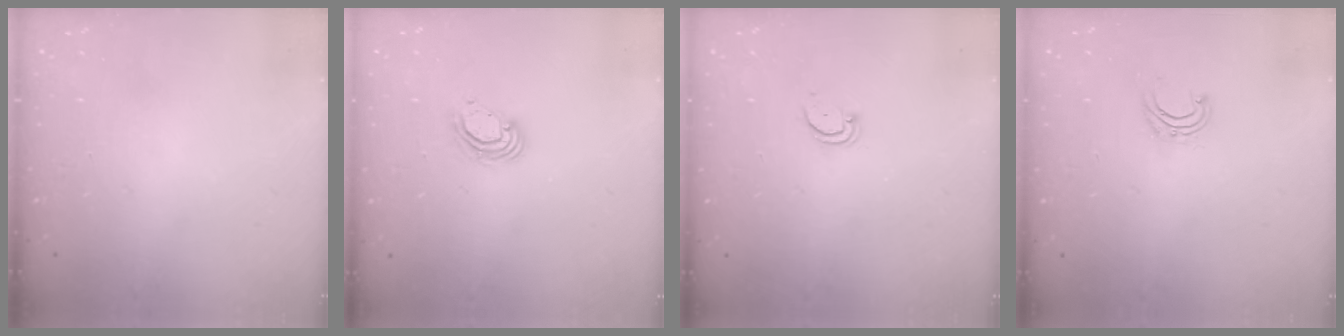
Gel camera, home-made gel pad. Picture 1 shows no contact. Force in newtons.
{"total": 5.6, "press": 5.6, "slide": 0.3}
{"total": 3.2, "press": 3.2, "slide": 0.3}
{"total": 4.6, "press": 4.5, "slide": 0.5}